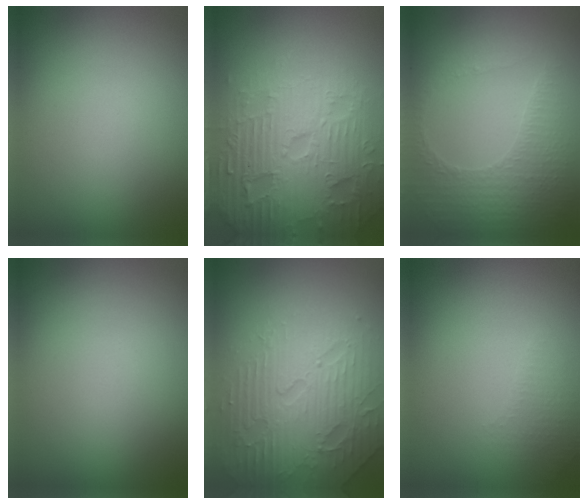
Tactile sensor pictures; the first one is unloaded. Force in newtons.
{"total": 7.6, "press": 7.4, "slide": 1.8}
{"total": 4.6, "press": 3.3, "slide": 3.2}
{"total": 0.0}
{"total": 5.6, "press": 5.4, "slide": 1.4}
{"total": 1.6, "press": 1.6, "slide": 0.4}